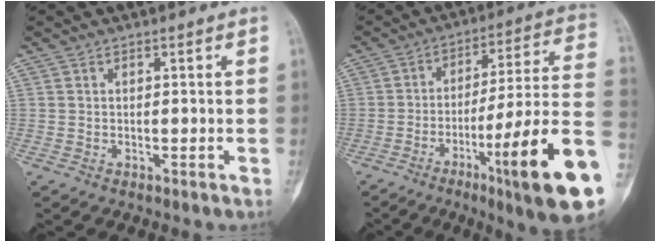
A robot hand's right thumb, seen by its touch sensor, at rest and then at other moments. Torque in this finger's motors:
{"motor_torque": [2.85, 1.30, 1.76, -1.02, 0.54]}